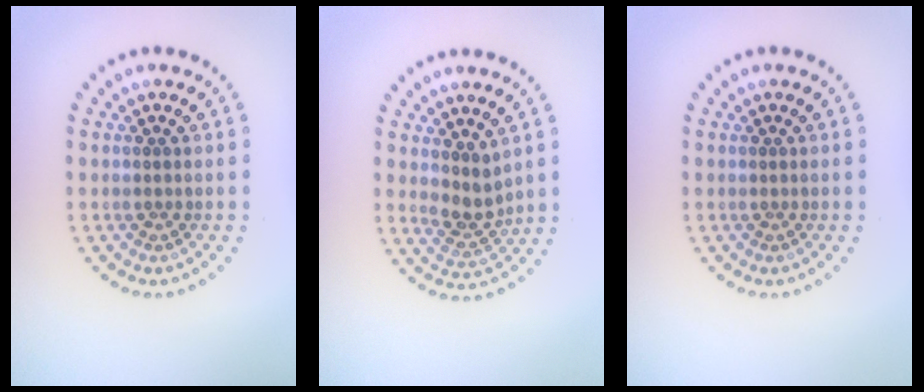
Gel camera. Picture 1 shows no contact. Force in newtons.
{"total": 2.6, "press": 2.0, "slide": 1.7}
{"total": 0.0}